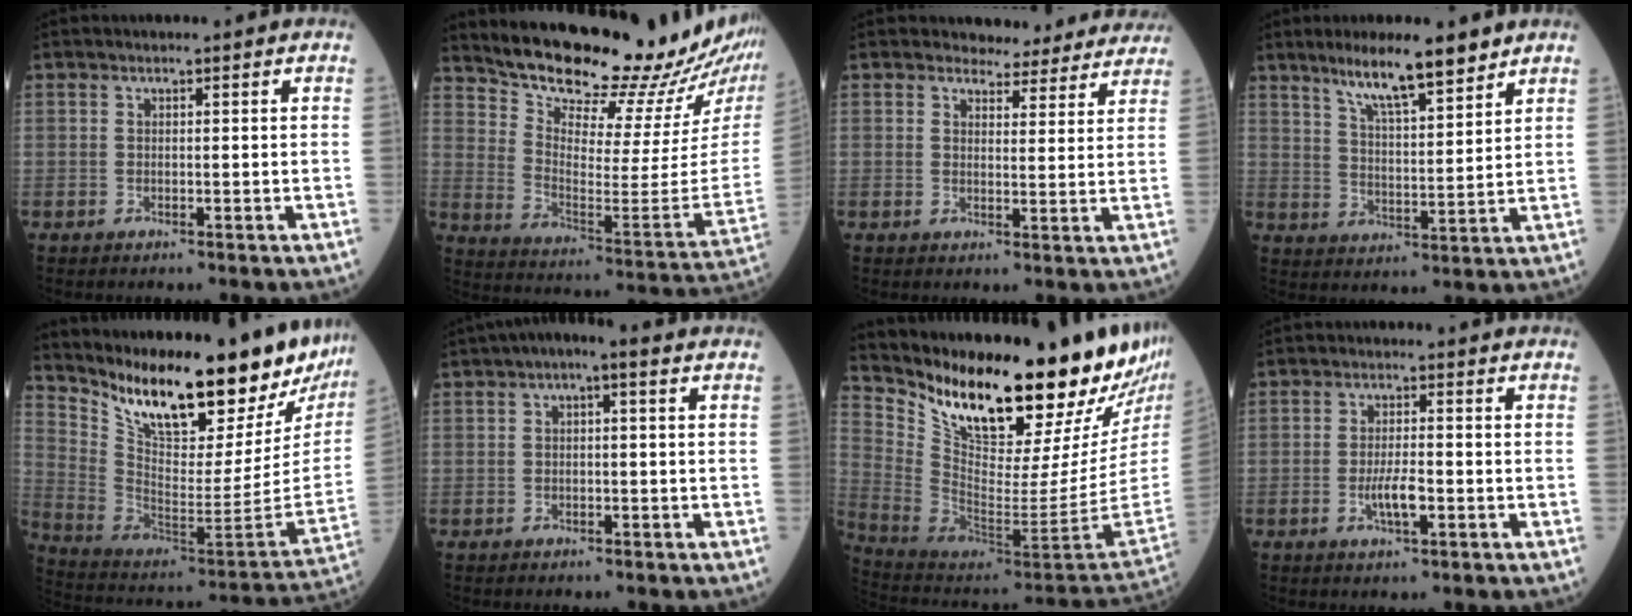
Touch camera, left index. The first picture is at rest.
{"total": 23.7, "force": [22.5, 3.0, 7.0], "torque": [-0.125, -0.104, 0.307]}
{"total": 9.4, "force": [8.9, 2.8, 0.9], "torque": [0.014, -0.008, 0.086]}
{"total": 10.0, "force": [7.6, 1.3, 6.4], "torque": [-0.110, 0.004, 0.132]}
{"total": 28.3, "force": [22.1, 6.9, 16.4], "torque": [-0.283, -0.049, 0.326]}
{"total": 3.3, "force": [1.1, 0.9, 3.0], "torque": [-0.046, 0.019, 0.012]}
{"total": 30.9, "force": [24.0, 3.5, 19.1], "torque": [-0.326, -0.097, 0.356]}
{"total": 3.9, "force": [-1.2, 0.9, 3.6], "torque": [-0.073, -0.001, -0.022]}